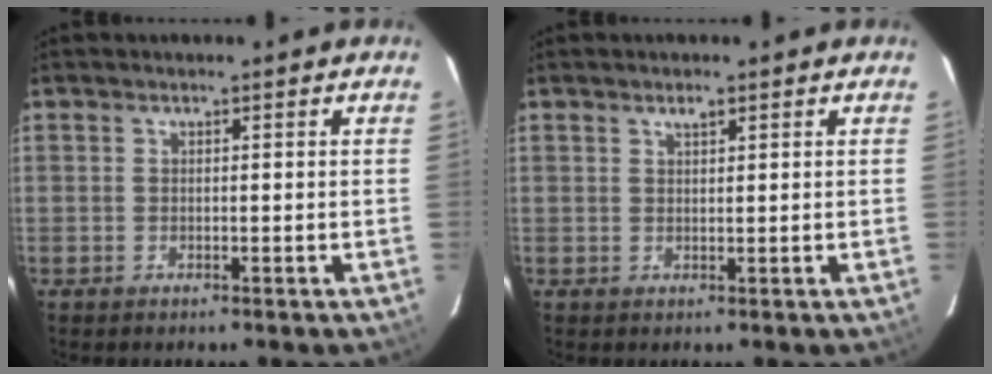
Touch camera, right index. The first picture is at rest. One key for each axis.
{"total": 1.3, "fx": 0.9, "fy": 0.4, "fz": 0.8, "tx": -0.013, "ty": 0.004, "tz": 0.016}